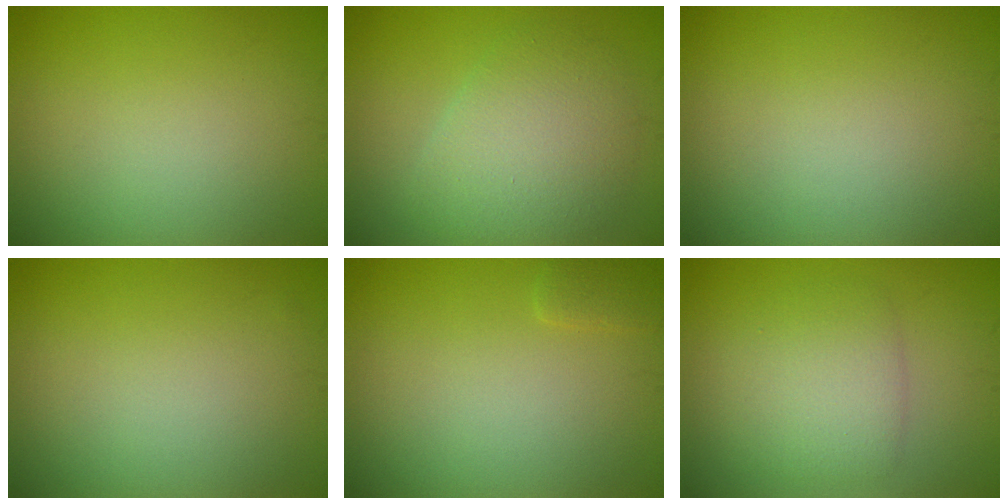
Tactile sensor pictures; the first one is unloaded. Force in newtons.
{"total": 4.6, "press": 4.6, "slide": 0.3}
{"total": 0.0}
{"total": 0.0}
{"total": 0.9, "press": 0.9, "slide": 0.1}
{"total": 3.5, "press": 3.5, "slide": 0.2}